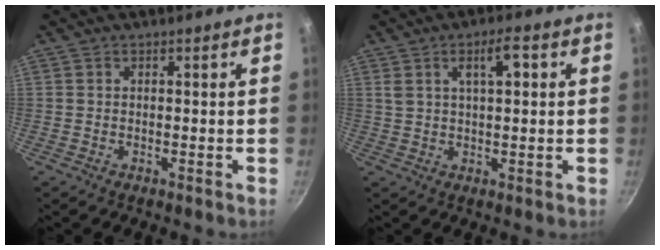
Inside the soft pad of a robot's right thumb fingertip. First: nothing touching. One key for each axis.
{"total": 5.5, "fx": 1.8, "fy": 1.8, "fz": 4.8, "tx": -0.073, "ty": 0.008, "tz": 0.033}